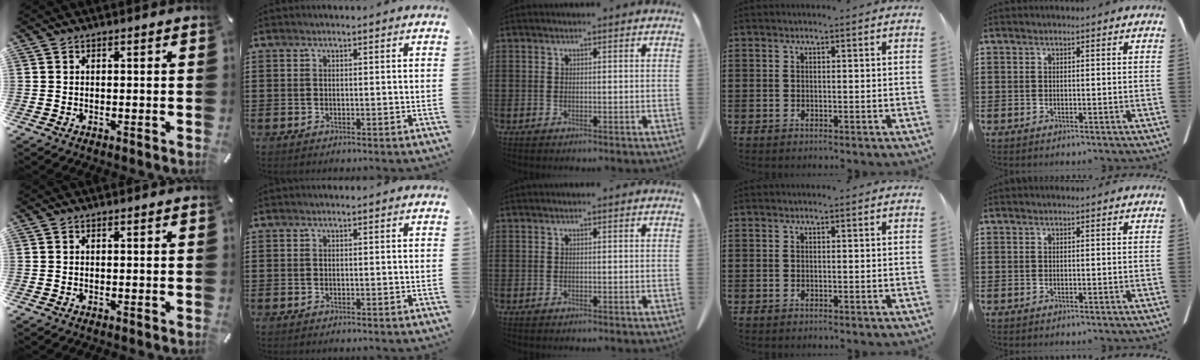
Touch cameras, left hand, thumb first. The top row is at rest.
{}